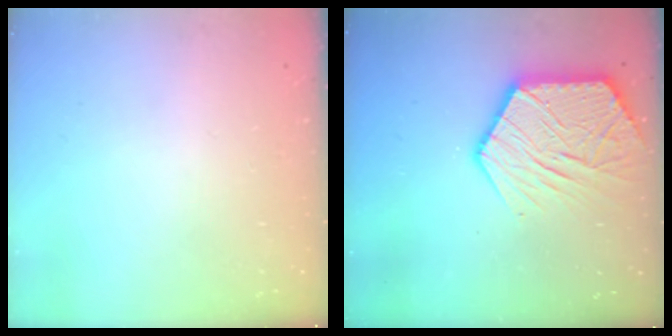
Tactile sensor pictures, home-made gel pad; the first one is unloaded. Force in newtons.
{"total": 15.9, "press": 15.8, "slide": 1.4}